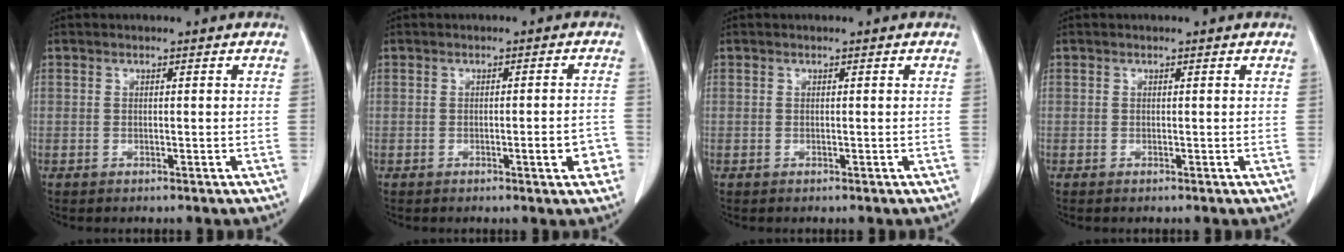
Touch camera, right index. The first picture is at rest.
{"total": 3.8, "force": [-1.6, 0.7, 3.4], "torque": [-0.037, 0.000, -0.020]}
{"total": 0.0}
{"total": 0.0}